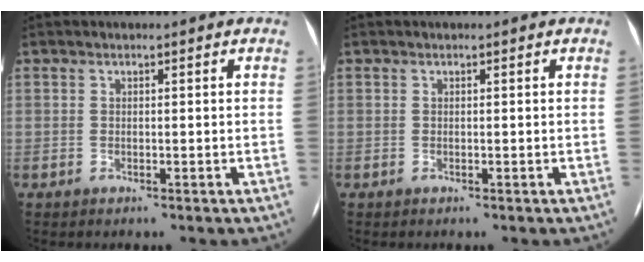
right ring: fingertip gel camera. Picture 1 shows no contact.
{"total": 0.0}